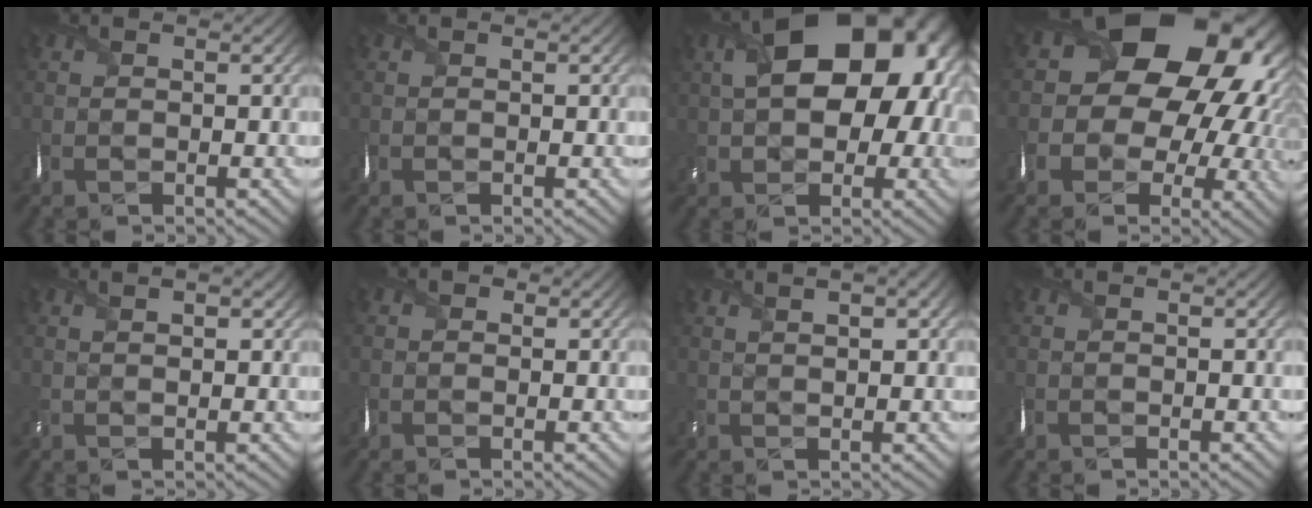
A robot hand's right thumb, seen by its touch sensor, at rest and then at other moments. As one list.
[{"total": 0.0}, {"total": 17.7, "force": [3.0, 11.3, 13.3], "torque": [-0.177, 0.026, 0.032]}, {"total": 20.6, "force": [3.8, 16.7, 11.5], "torque": [-0.179, 0.008, 0.049]}, {"total": 2.2, "force": [1.2, 0.7, 1.7], "torque": [-0.032, 0.003, 0.023]}, {"total": 0.9, "force": [0.2, 0.8, 0.1], "torque": [0.002, -0.003, -0.004]}, {"total": 3.4, "force": [1.9, 0.8, 2.7], "torque": [-0.050, 0.006, 0.030]}, {"total": 0.0}]